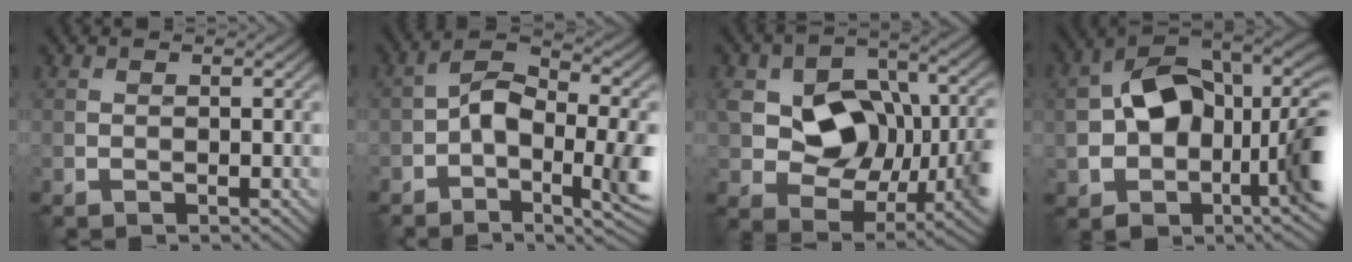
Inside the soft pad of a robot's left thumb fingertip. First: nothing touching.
{"total": 9.4, "force": [-1.8, 4.5, 8.0], "torque": [-0.137, 0.001, -0.038]}
{"total": 13.2, "force": [0.3, 9.3, 9.4], "torque": [-0.164, -0.012, 0.014]}
{"total": 14.6, "force": [-0.2, 9.4, 11.2], "torque": [-0.198, 0.000, -0.009]}